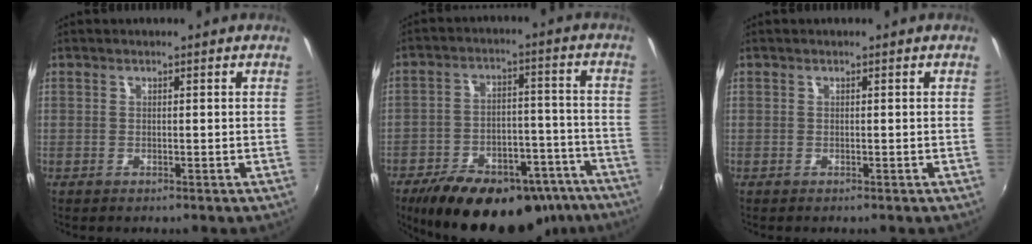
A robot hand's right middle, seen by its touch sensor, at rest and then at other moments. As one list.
[{"total": 26.3, "force": [-19.3, 12.0, 13.2], "torque": [-0.231, 0.015, -0.246]}, {"total": 0.0}]